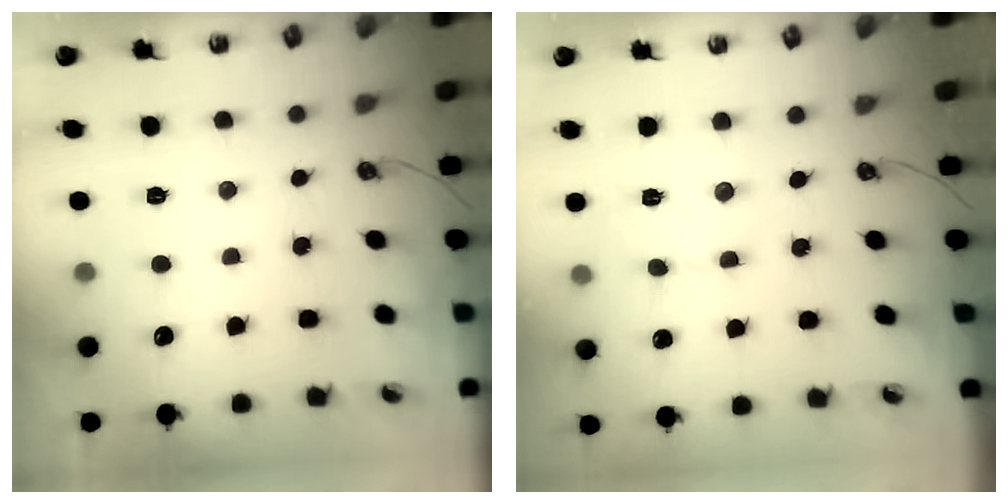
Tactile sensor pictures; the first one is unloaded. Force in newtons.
{"total": 2.5, "press": 2.5, "slide": 0.3}